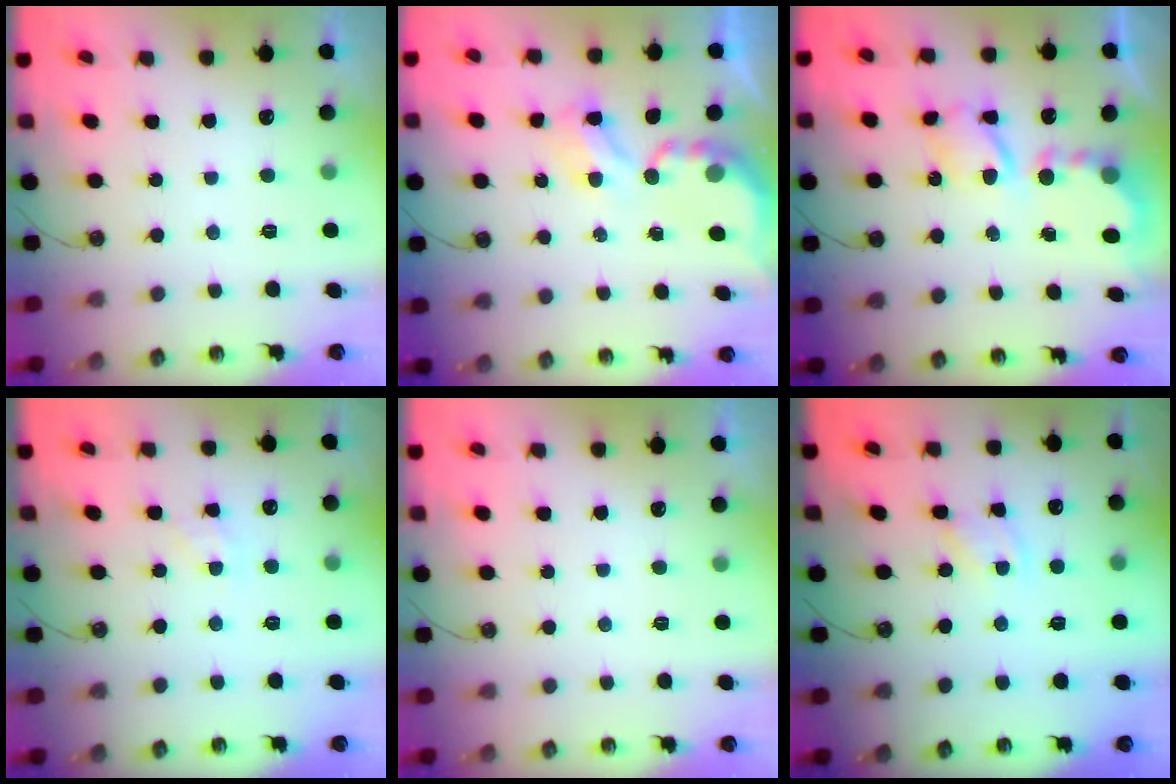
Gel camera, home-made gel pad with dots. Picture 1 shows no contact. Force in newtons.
{"total": 3.8, "press": 3.8, "slide": 0.2}
{"total": 7.0, "press": 7.0, "slide": 0.3}
{"total": 2.6, "press": 2.6, "slide": 0.4}
{"total": 0.0}
{"total": 3.0, "press": 3.0, "slide": 0.4}